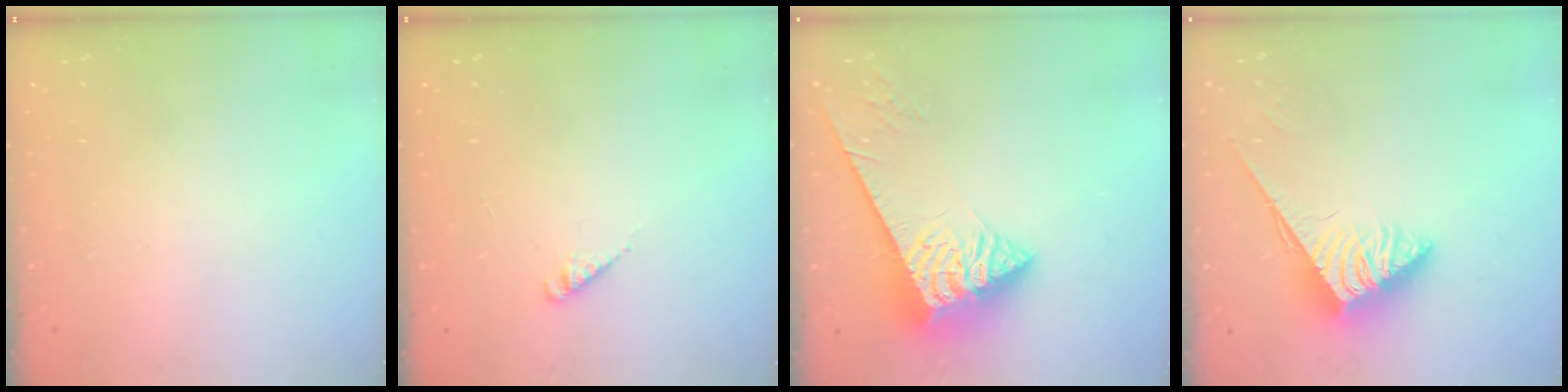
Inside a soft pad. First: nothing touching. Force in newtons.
{"total": 1.8, "press": 1.8, "slide": 0.3}
{"total": 8.0, "press": 7.9, "slide": 1.4}
{"total": 3.7, "press": 3.7, "slide": 0.6}